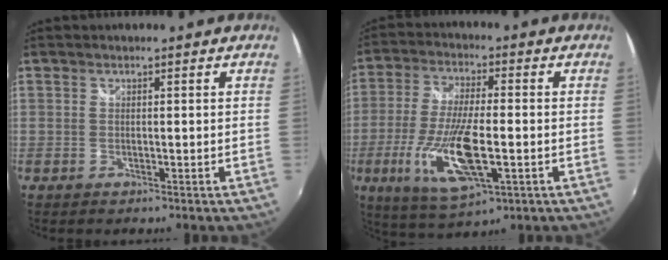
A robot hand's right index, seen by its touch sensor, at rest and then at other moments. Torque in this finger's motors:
{"motor_torque": [1.85, -0.28, 0.77, 0.20]}